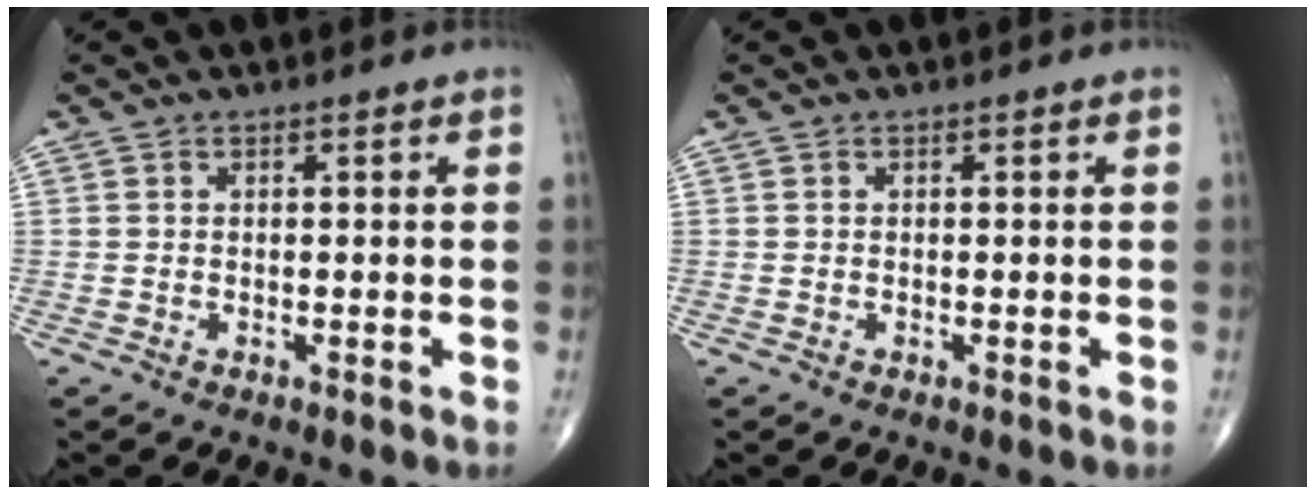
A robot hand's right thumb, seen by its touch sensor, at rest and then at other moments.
{"total": 0.0}